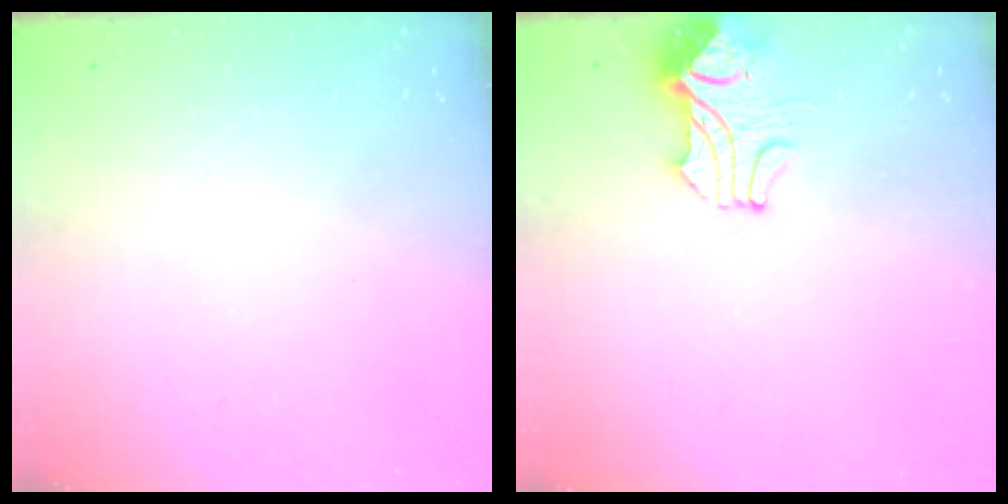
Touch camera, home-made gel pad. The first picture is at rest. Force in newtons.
{"total": 2.1, "press": 1.9, "slide": 0.9}